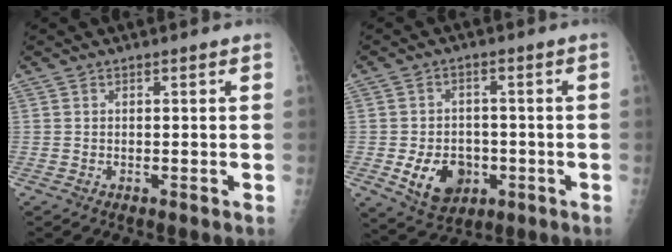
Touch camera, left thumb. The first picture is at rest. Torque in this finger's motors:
{"motor_torque": [1.01, 1.18, 1.11, 0.17, 0.08]}